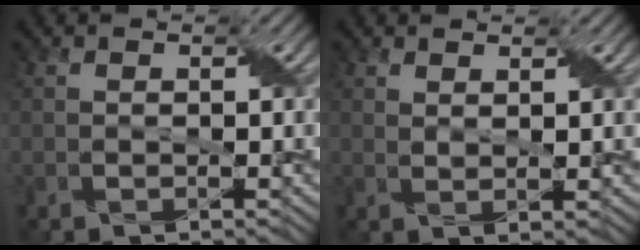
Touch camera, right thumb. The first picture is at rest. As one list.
[{"total": 1.7, "force": [1.4, 0.2, 1.0], "torque": [-0.024, -0.001, 0.027]}]